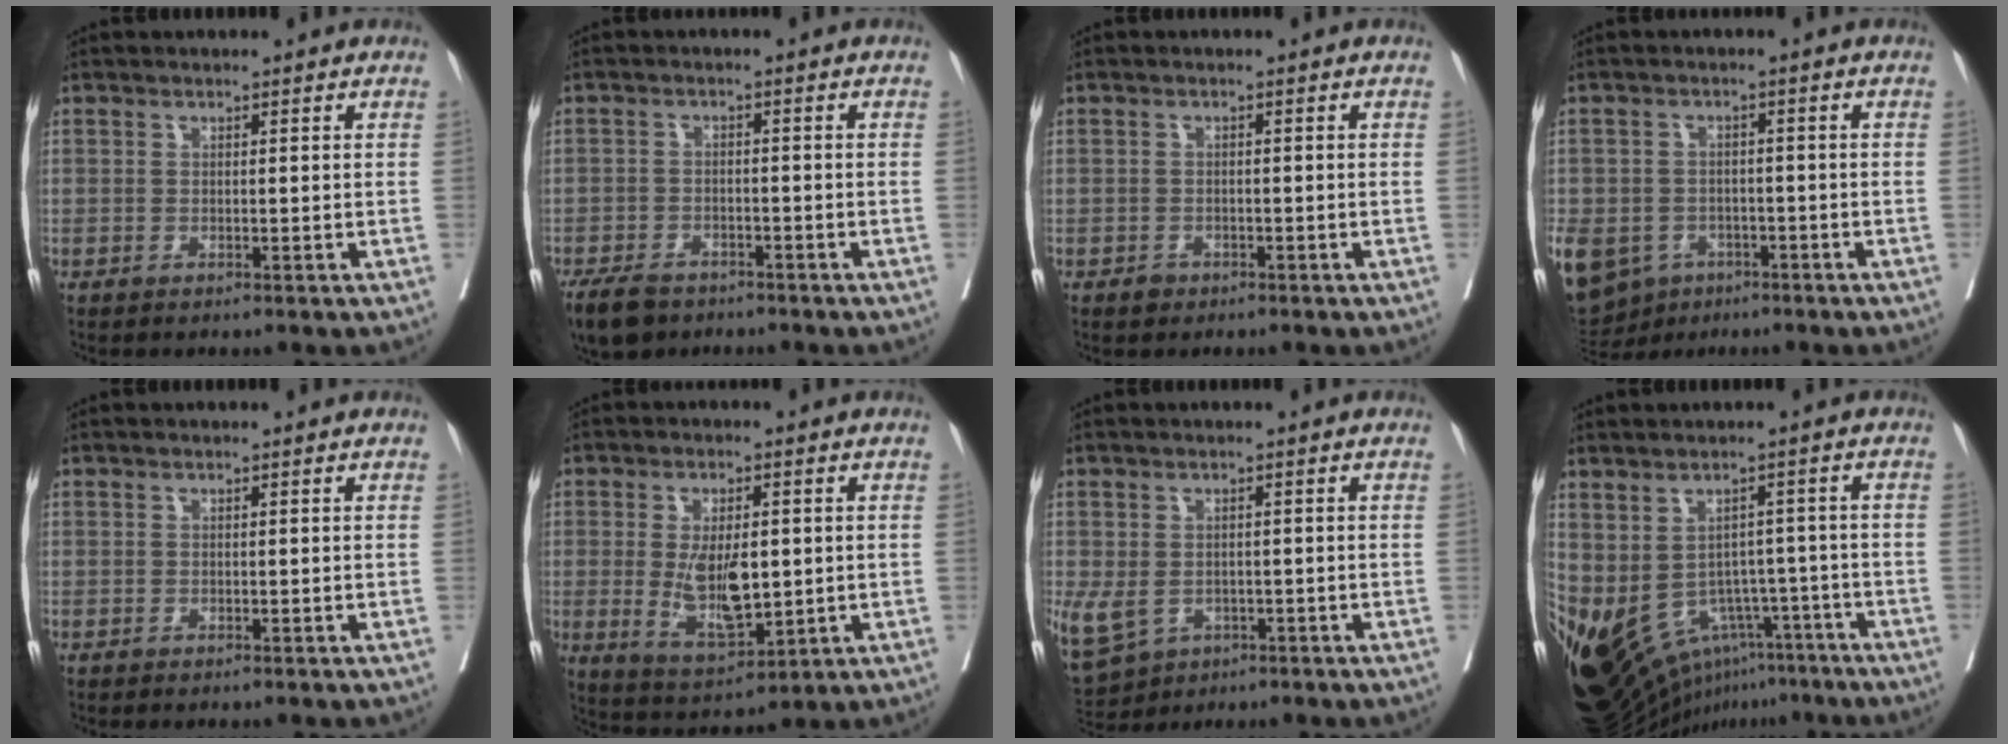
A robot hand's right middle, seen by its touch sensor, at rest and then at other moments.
{"total": 6.7, "force": [-5.1, 3.4, 2.7], "torque": [-0.046, -0.005, -0.084]}
{"total": 1.3, "force": [-0.8, 0.9, 0.2], "torque": [-0.002, 0.003, -0.012]}
{"total": 16.0, "force": [-7.7, 12.6, 6.2], "torque": [-0.218, -0.014, -0.111]}
{"total": 0.0}
{"total": 9.5, "force": [-0.3, 3.8, 8.7], "torque": [-0.168, -0.016, 0.008]}
{"total": 9.3, "force": [-3.4, 7.4, 4.6], "torque": [-0.141, -0.003, -0.047]}
{"total": 16.6, "force": [-9.8, 10.3, 8.6], "torque": [-0.202, -0.013, -0.125]}